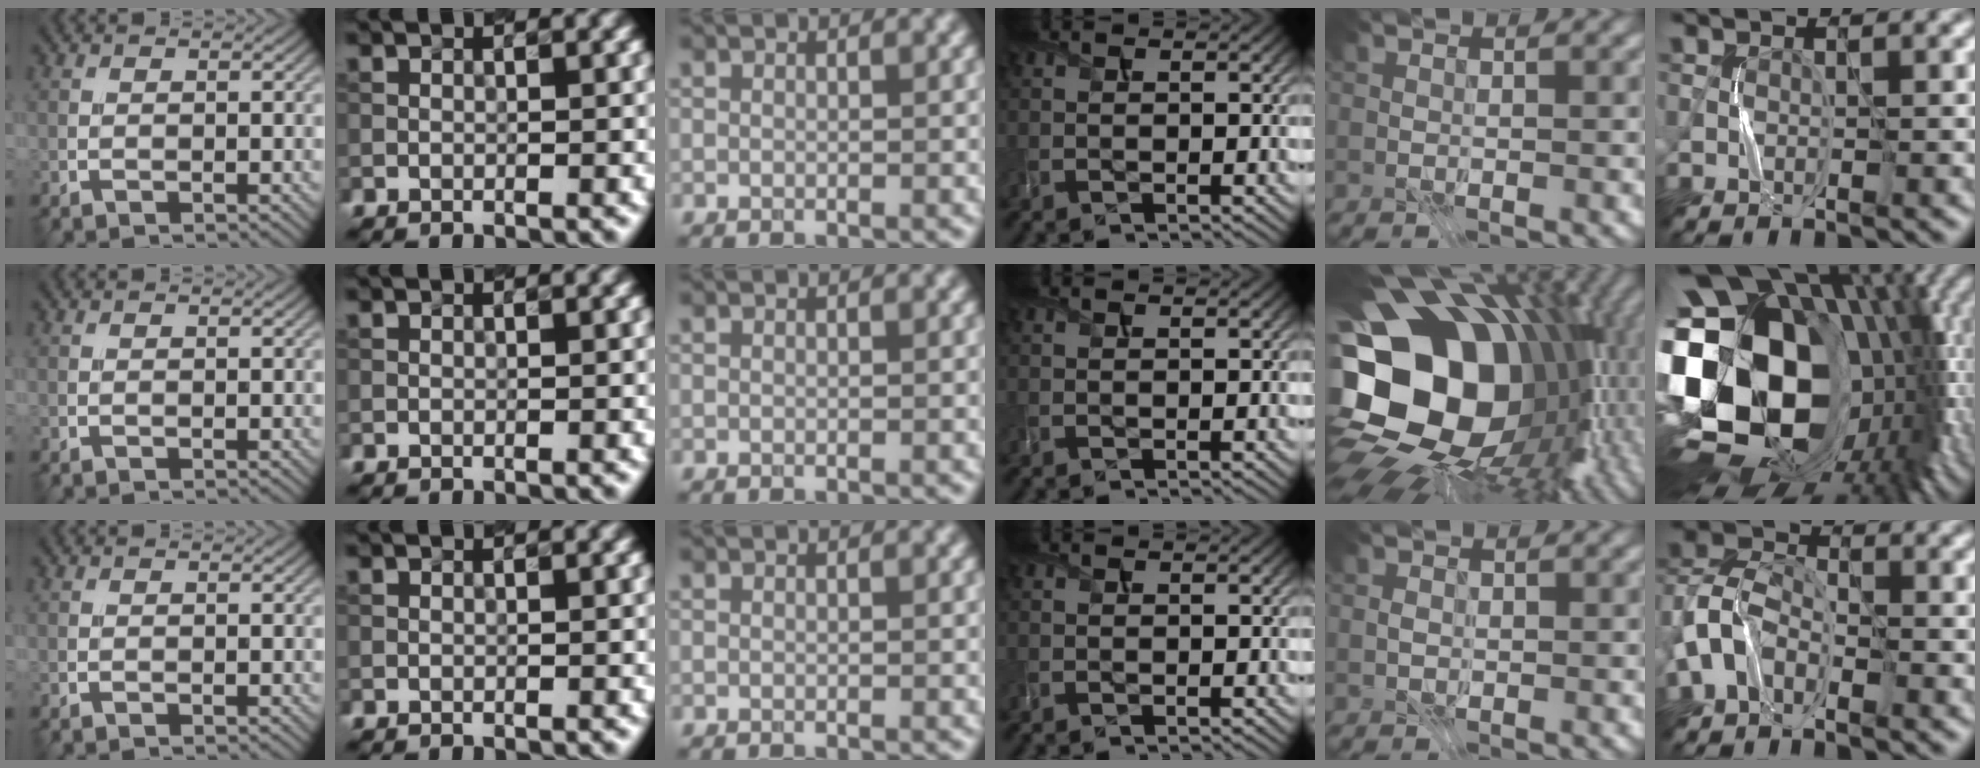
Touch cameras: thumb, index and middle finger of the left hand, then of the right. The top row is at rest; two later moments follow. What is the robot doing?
{"motion": "press", "object": "stapler"}